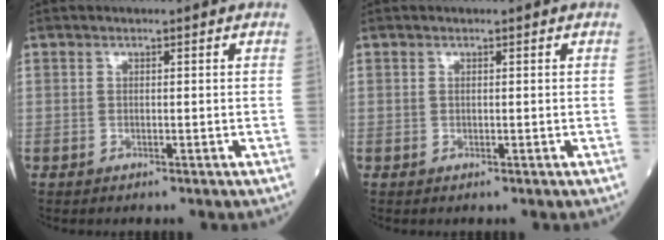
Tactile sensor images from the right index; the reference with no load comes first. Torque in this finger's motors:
{"motor_torque": [0.03, 0.00, -0.04, -0.01]}